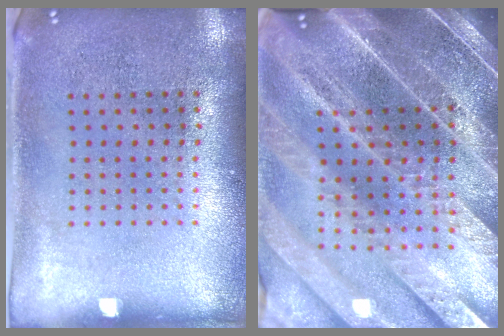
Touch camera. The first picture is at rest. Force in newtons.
{"total": 5.6, "press": 4.8, "slide": 3.0}